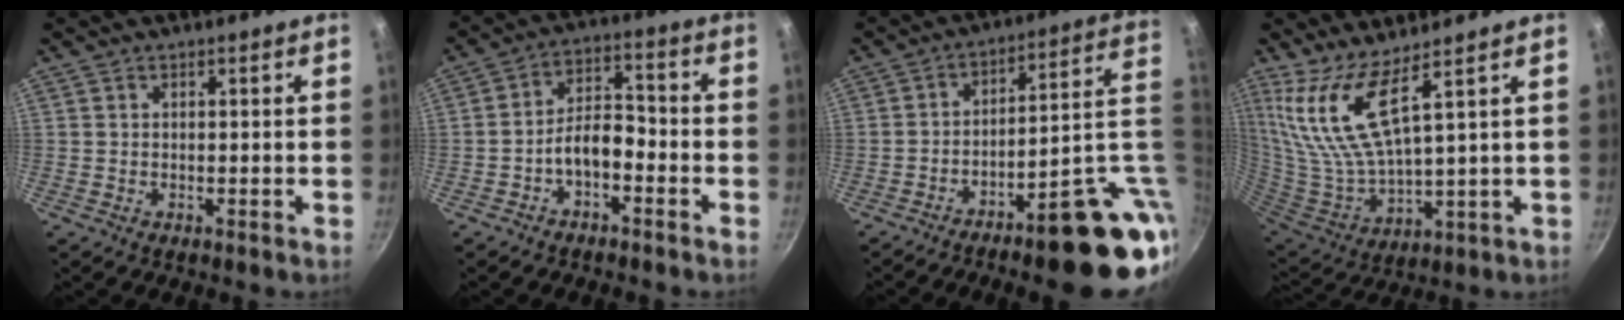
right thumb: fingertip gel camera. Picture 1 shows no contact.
{"total": 7.1, "force": [-3.4, 3.7, 4.9], "torque": [-0.070, 0.048, -0.061]}
{"total": 21.5, "force": [-5.8, 6.9, 19.5], "torque": [-0.204, 0.027, -0.072]}
{"total": 11.9, "force": [7.8, 2.2, 8.8], "torque": [-0.175, -0.069, 0.170]}